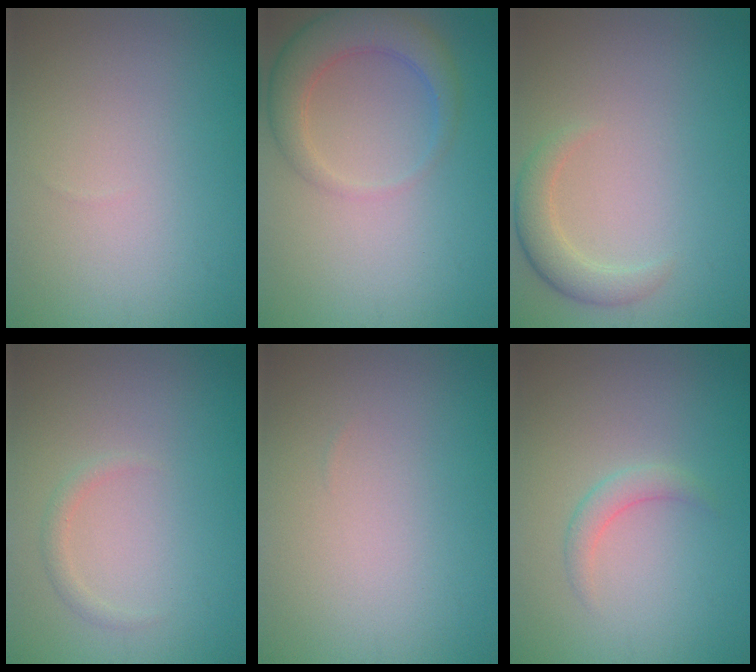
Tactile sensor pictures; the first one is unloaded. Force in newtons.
{"total": 4.3, "press": 4.3, "slide": 0.3}
{"total": 2.6, "press": 2.6, "slide": 0.1}
{"total": 1.0, "press": 1.0, "slide": 0.1}
{"total": 0.0}
{"total": 1.5, "press": 1.5, "slide": 0.0}